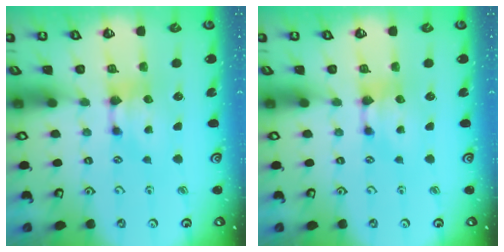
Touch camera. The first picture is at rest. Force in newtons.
{"total": 0.0}